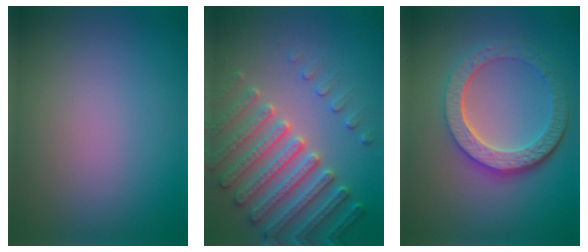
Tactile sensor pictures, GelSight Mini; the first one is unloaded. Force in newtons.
{"total": 5.2, "press": 5.0, "slide": 1.4}
{"total": 6.1, "press": 4.6, "slide": 4.0}